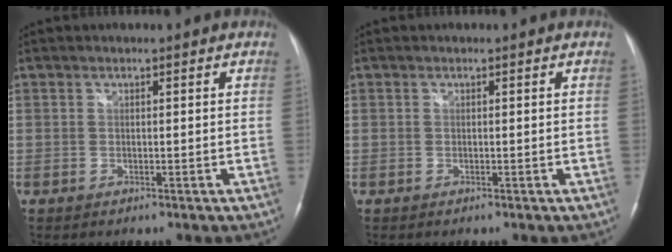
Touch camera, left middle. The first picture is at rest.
{"total": 0.0}